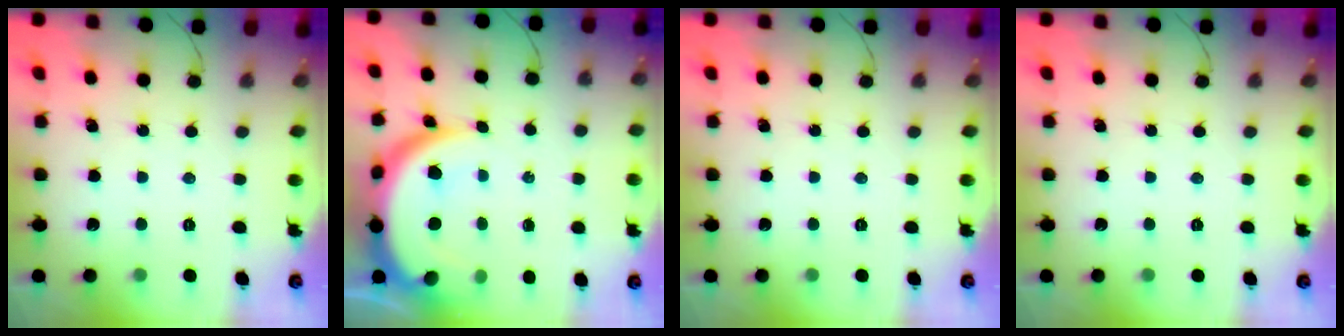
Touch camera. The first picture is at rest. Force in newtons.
{"total": 11.4, "press": 11.4, "slide": 1.0}
{"total": 0.0}
{"total": 0.0}